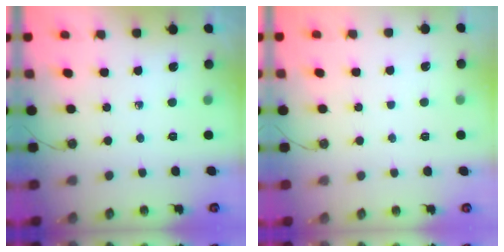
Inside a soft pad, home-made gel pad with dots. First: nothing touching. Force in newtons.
{"total": 1.3, "press": 1.3, "slide": 0.1}